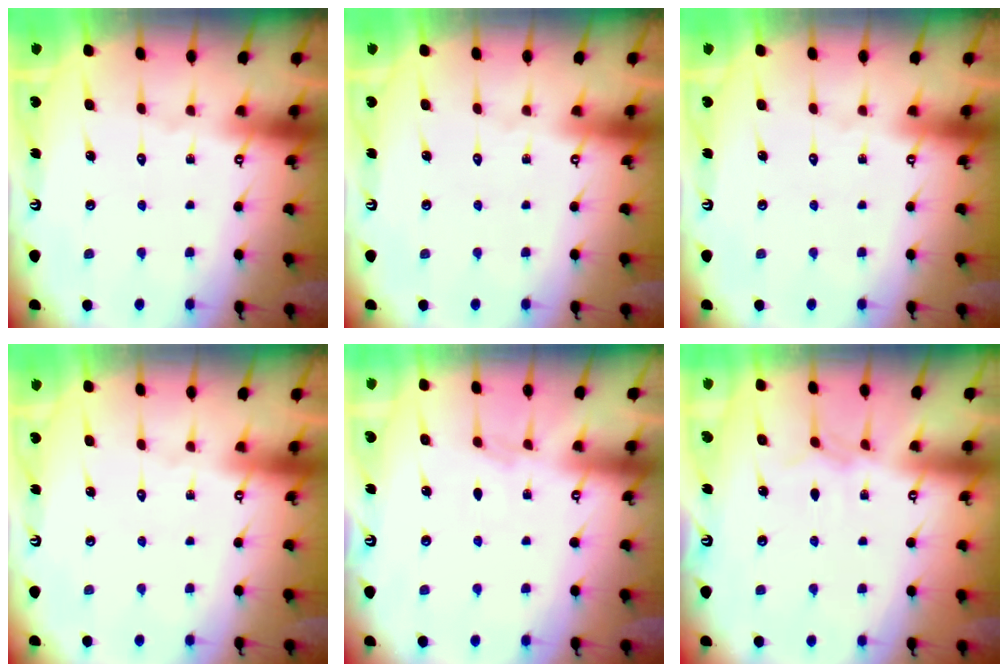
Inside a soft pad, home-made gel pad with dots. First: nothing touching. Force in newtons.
{"total": 0.0}
{"total": 0.0}
{"total": 0.0}
{"total": 2.8, "press": 2.8, "slide": 0.5}
{"total": 3.3, "press": 3.3, "slide": 0.5}